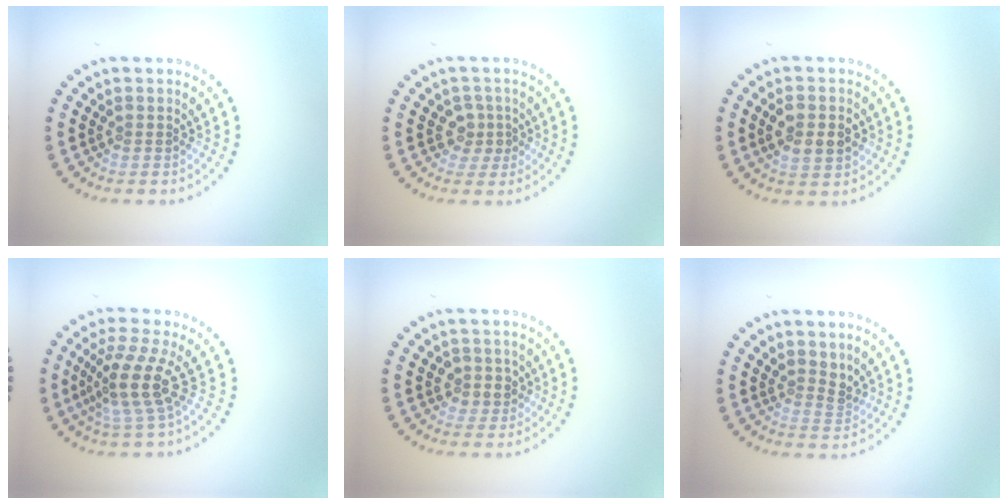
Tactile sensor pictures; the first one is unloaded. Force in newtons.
{"total": 1.9, "press": 1.5, "slide": 1.1}
{"total": 3.6, "press": 3.6, "slide": 0.3}
{"total": 4.0, "press": 2.8, "slide": 2.8}
{"total": 1.8, "press": 1.7, "slide": 0.8}
{"total": 1.6, "press": 1.3, "slide": 1.0}